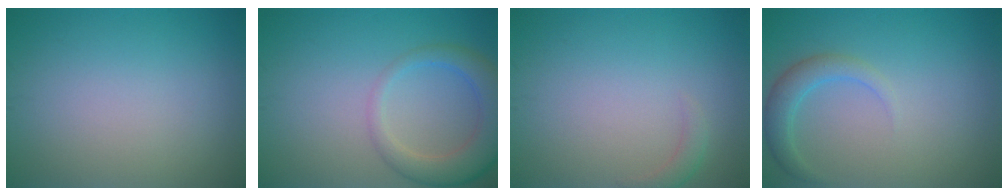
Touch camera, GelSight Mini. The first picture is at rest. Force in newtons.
{"total": 4.8, "press": 4.8, "slide": 0.3}
{"total": 1.2, "press": 1.1, "slide": 0.2}
{"total": 2.4, "press": 2.4, "slide": 0.2}